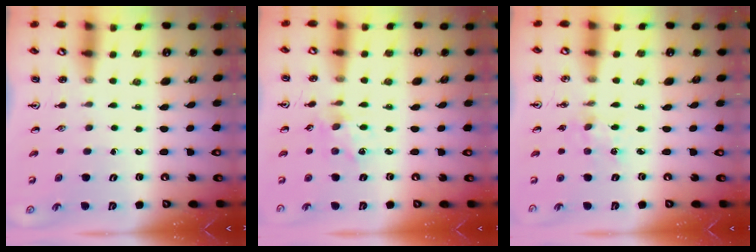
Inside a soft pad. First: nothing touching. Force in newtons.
{"total": 3.8, "press": 3.8, "slide": 0.4}
{"total": 3.3, "press": 3.3, "slide": 0.5}